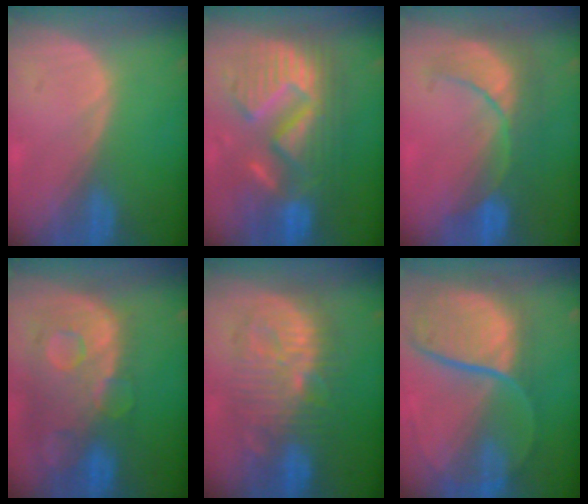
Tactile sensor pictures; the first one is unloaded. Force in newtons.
{"total": 13.2, "press": 13.1, "slide": 1.3}
{"total": 8.1, "press": 8.1, "slide": 0.9}
{"total": 12.5, "press": 10.3, "slide": 7.0}
{"total": 10.6, "press": 10.6, "slide": 0.3}
{"total": 11.9, "press": 9.9, "slide": 6.7}